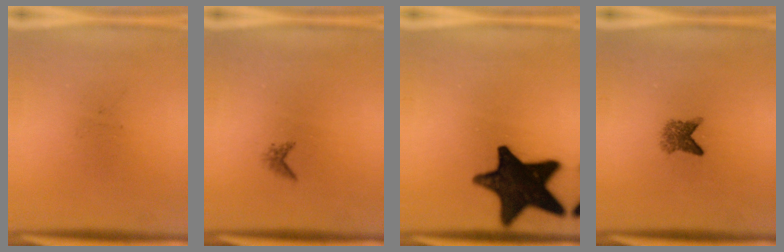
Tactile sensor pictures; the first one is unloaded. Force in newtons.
{"total": 0.9}
{"total": 17.5}
{"total": 2.7}